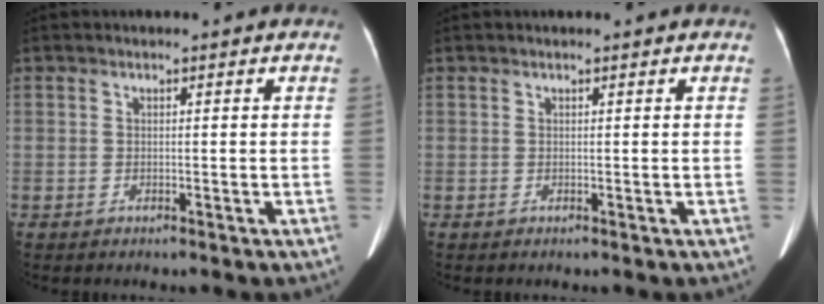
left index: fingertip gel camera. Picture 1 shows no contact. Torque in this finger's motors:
{"motor_torque": [-1.03, -1.04, -1.05, -0.16]}